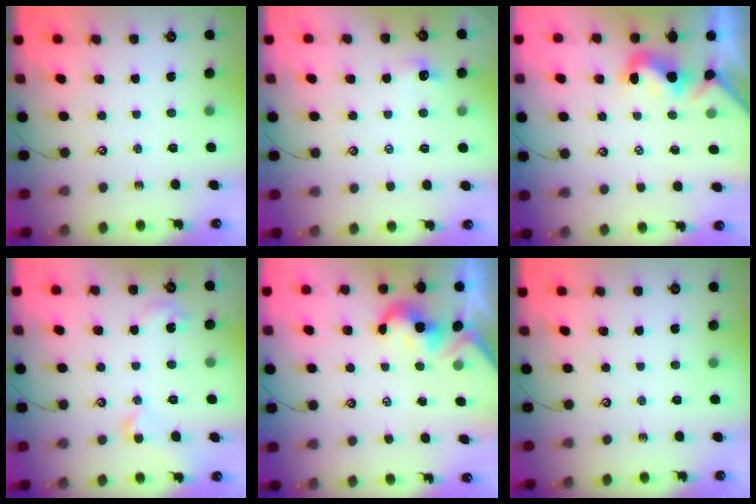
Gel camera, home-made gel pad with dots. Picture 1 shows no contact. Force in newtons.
{"total": 1.3, "press": 1.1, "slide": 0.6}
{"total": 1.0, "press": 0.9, "slide": 0.4}
{"total": 3.5, "press": 3.4, "slide": 0.5}
{"total": 2.1, "press": 2.0, "slide": 0.5}
{"total": 0.0}